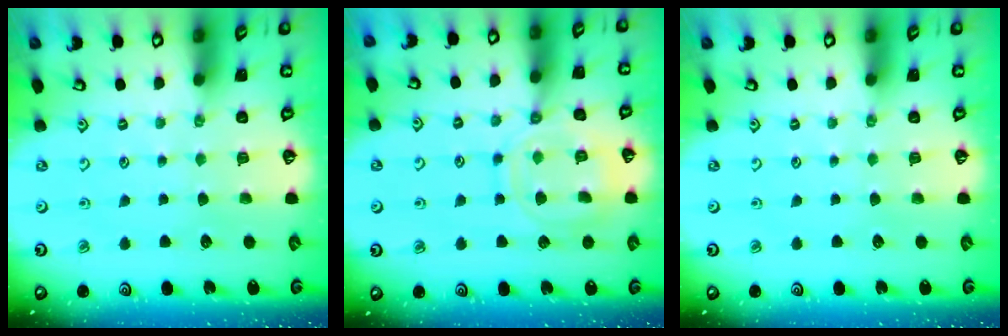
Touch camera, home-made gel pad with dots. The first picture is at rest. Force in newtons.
{"total": 11.8, "press": 11.8, "slide": 1.1}
{"total": 0.0}